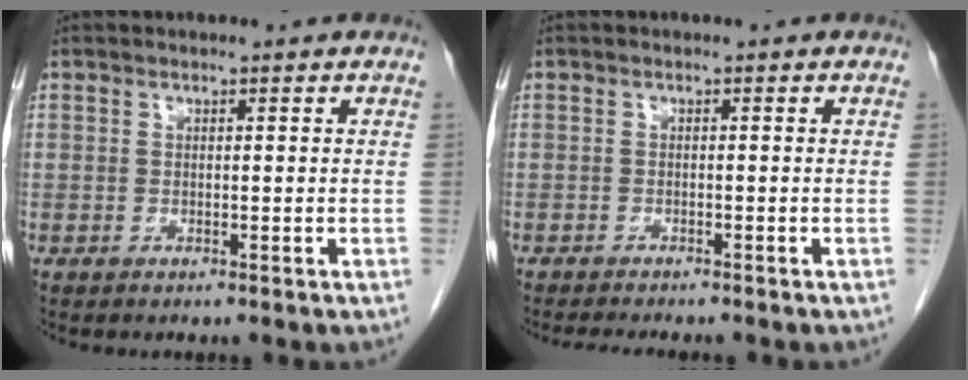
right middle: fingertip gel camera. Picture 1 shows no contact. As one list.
[{"total": 4.5, "force": [-4.0, 0.5, 2.0], "torque": [-0.024, -0.008, -0.058]}]